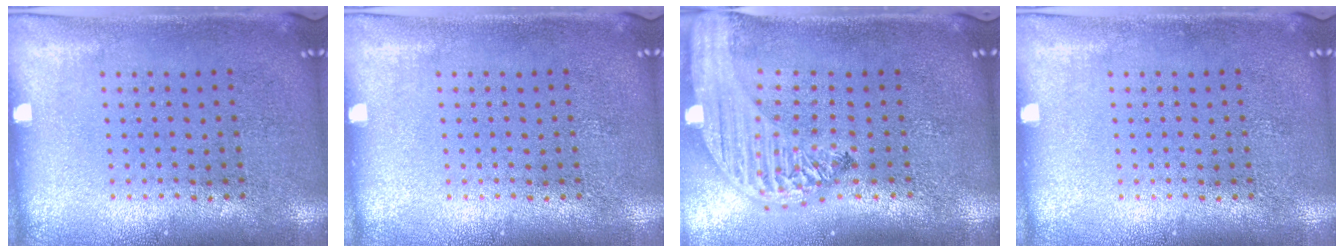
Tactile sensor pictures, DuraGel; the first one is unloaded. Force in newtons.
{"total": 0.0}
{"total": 2.9, "press": 2.2, "slide": 1.8}
{"total": 0.0}